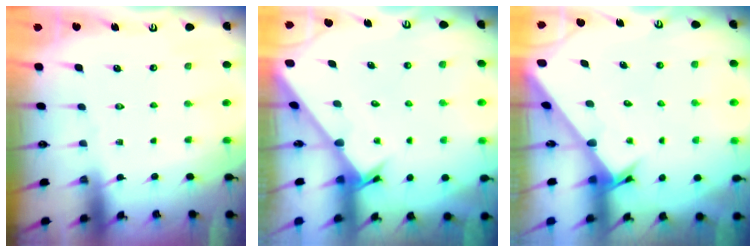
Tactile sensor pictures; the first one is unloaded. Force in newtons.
{"total": 2.7, "press": 2.7, "slide": 0.2}
{"total": 2.6, "press": 2.6, "slide": 0.3}